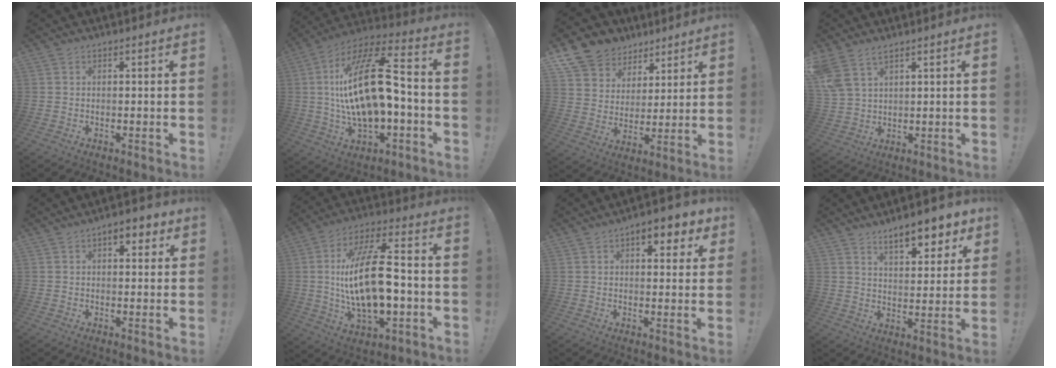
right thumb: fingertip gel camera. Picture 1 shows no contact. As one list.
[{"total": 24.0, "force": [0.2, 10.7, 21.5], "torque": [-0.401, 0.007, 0.000]}, {"total": 11.1, "force": [7.3, 8.0, 2.1], "torque": [-0.042, -0.055, 0.147]}, {"total": 6.8, "force": [4.8, 3.2, 3.6], "torque": [-0.071, -0.016, 0.097]}, {"total": 5.5, "force": [2.7, 2.8, 3.9], "torque": [-0.043, -0.006, 0.041]}, {"total": 21.1, "force": [-0.9, 9.1, 19.0], "torque": [-0.355, -0.002, -0.021]}, {"total": 7.4, "force": [3.9, 3.4, 5.2], "torque": [-0.054, -0.014, 0.061]}, {"total": 11.0, "force": [7.5, 3.5, 7.2], "torque": [-0.103, -0.044, 0.127]}]